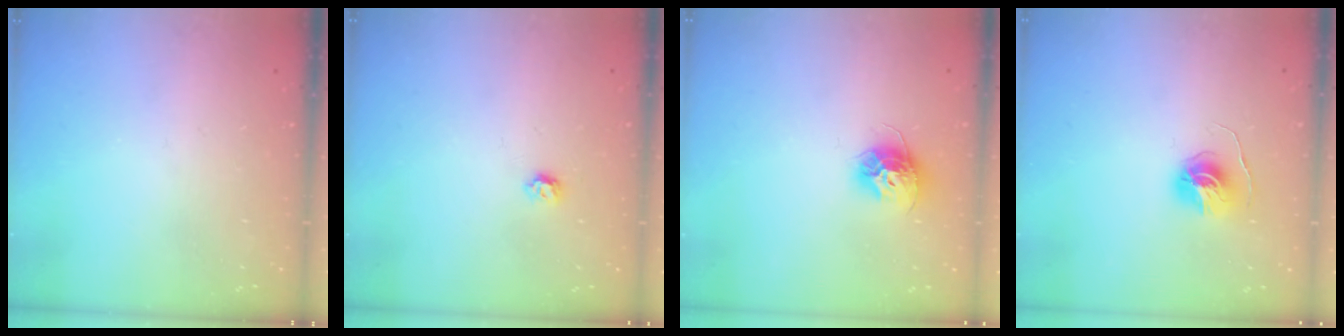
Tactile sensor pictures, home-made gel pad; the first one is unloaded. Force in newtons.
{"total": 4.0, "press": 3.9, "slide": 0.6}
{"total": 10.4, "press": 10.4, "slide": 0.5}
{"total": 6.0, "press": 6.0, "slide": 0.6}